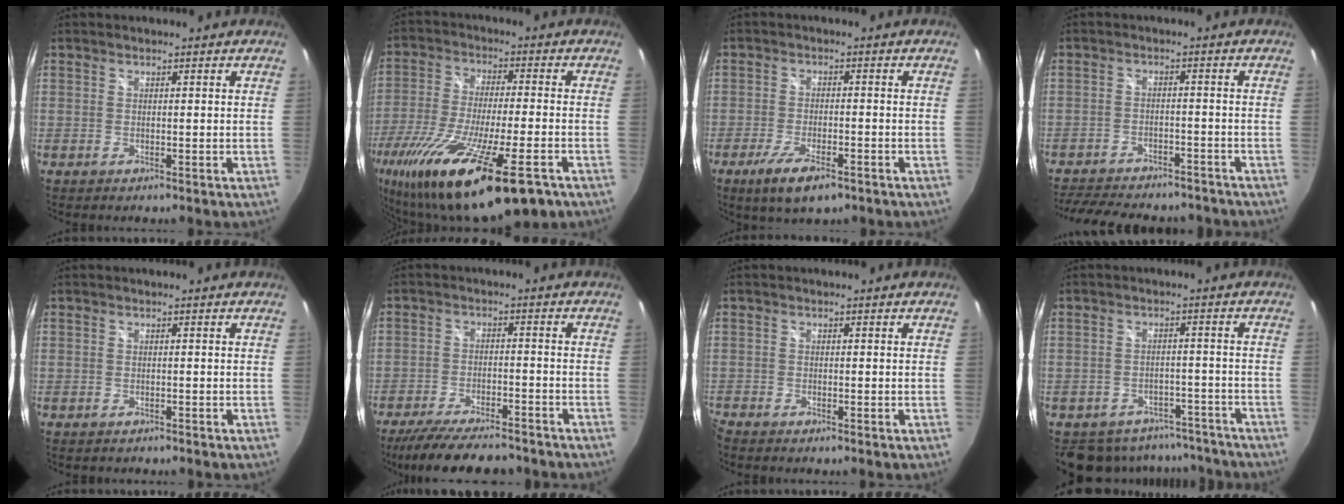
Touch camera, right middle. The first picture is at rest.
{"total": 25.0, "force": [-15.9, 5.5, 18.5], "torque": [-0.364, -0.078, -0.273]}
{"total": 7.7, "force": [-4.9, 2.2, 5.5], "torque": [-0.130, -0.025, -0.086]}
{"total": 17.1, "force": [-14.6, 5.6, 6.9], "torque": [-0.153, -0.012, -0.199]}
{"total": 0.9, "force": [-0.8, 0.3, 0.1], "torque": [-0.005, -0.003, -0.012]}
{"total": 15.1, "force": [-12.8, 3.7, 7.1], "torque": [-0.146, -0.022, -0.200]}
{"total": 1.4, "force": [-1.4, -0.1, 0.3], "torque": [-0.010, -0.009, -0.031]}
{"total": 11.8, "force": [-10.1, 5.8, 2.0], "torque": [-0.047, 0.023, -0.122]}